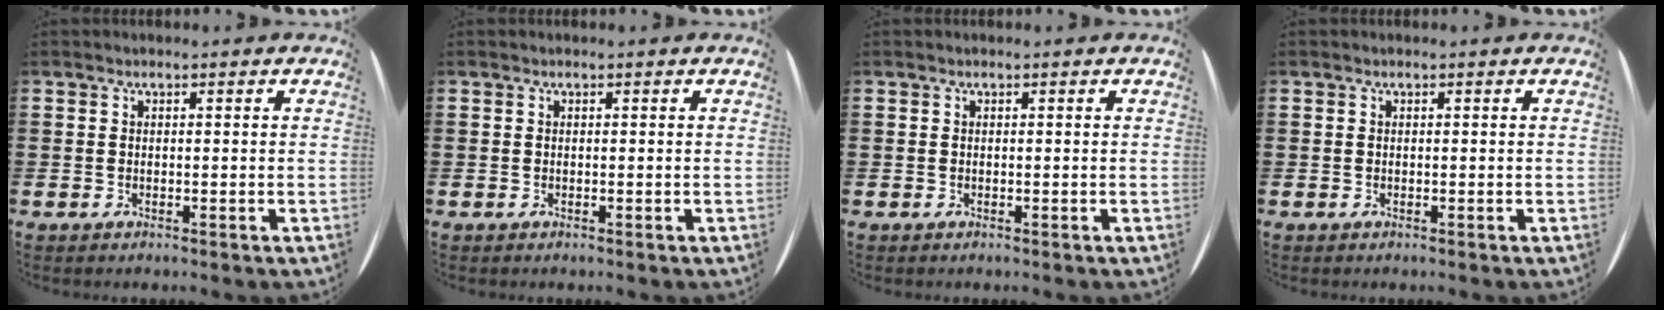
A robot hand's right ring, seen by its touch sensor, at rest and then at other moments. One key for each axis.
{"total": 0.0}
{"total": 0.0}
{"total": 0.0}